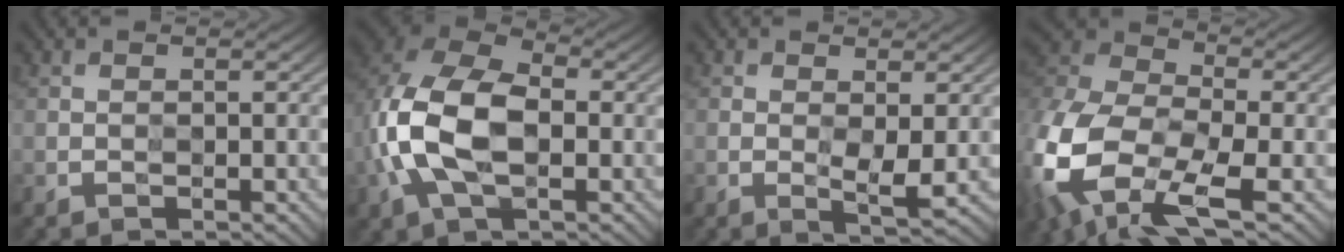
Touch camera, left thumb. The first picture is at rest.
{"total": 13.1, "force": [-1.6, 8.6, 9.7], "torque": [-0.225, 0.002, -0.037]}
{"total": 2.7, "force": [0.0, 1.2, 2.5], "torque": [-0.042, 0.000, 0.001]}
{"total": 15.5, "force": [-6.0, 9.4, 10.8], "torque": [-0.277, -0.017, -0.118]}